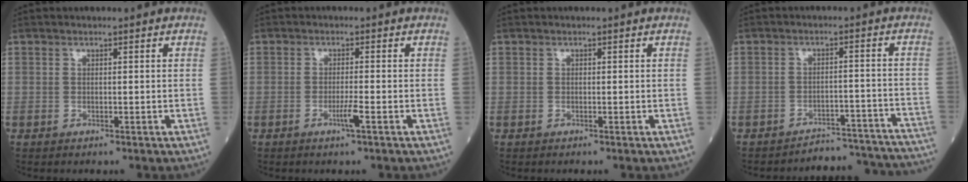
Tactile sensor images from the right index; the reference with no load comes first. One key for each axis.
{"total": 2.3, "fx": -1.1, "fy": -0.5, "fz": 2.0, "tx": -0.042, "ty": -0.005, "tz": -0.021}
{"total": 0.0}
{"total": 14.3, "fx": -14.2, "fy": 1.2, "fz": 0.4, "tx": 0.023, "ty": 0.031, "tz": -0.167}